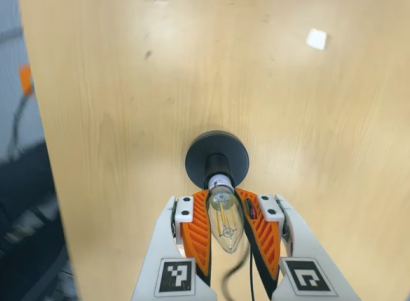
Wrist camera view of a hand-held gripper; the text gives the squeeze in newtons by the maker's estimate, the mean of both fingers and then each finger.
{"total": 20.7, "left": 21.9, "right": 19.5}